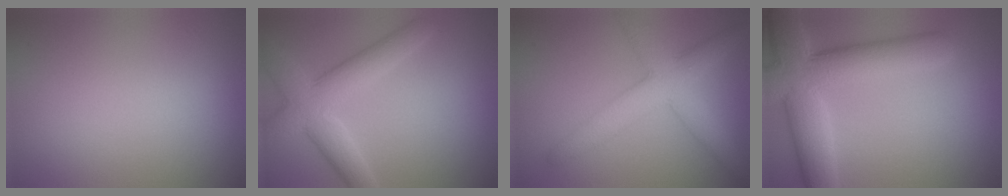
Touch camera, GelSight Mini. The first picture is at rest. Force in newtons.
{"total": 5.5, "press": 5.5, "slide": 0.4}
{"total": 5.5, "press": 5.5, "slide": 0.1}
{"total": 9.4, "press": 9.4, "slide": 0.6}